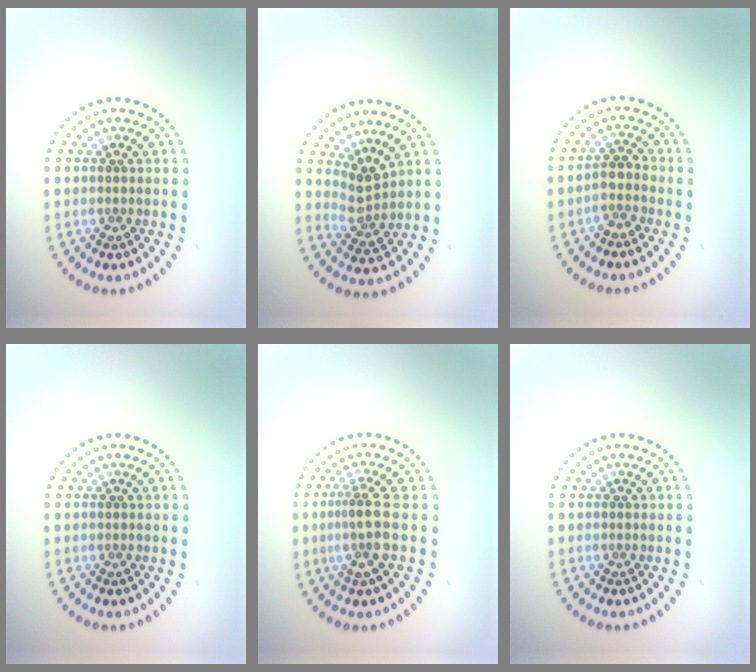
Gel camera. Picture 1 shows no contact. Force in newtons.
{"total": 2.6, "press": 2.0, "slide": 1.7}
{"total": 2.0, "press": 1.6, "slide": 1.3}
{"total": 0.0}
{"total": 2.9, "press": 2.2, "slide": 1.9}
{"total": 0.0}